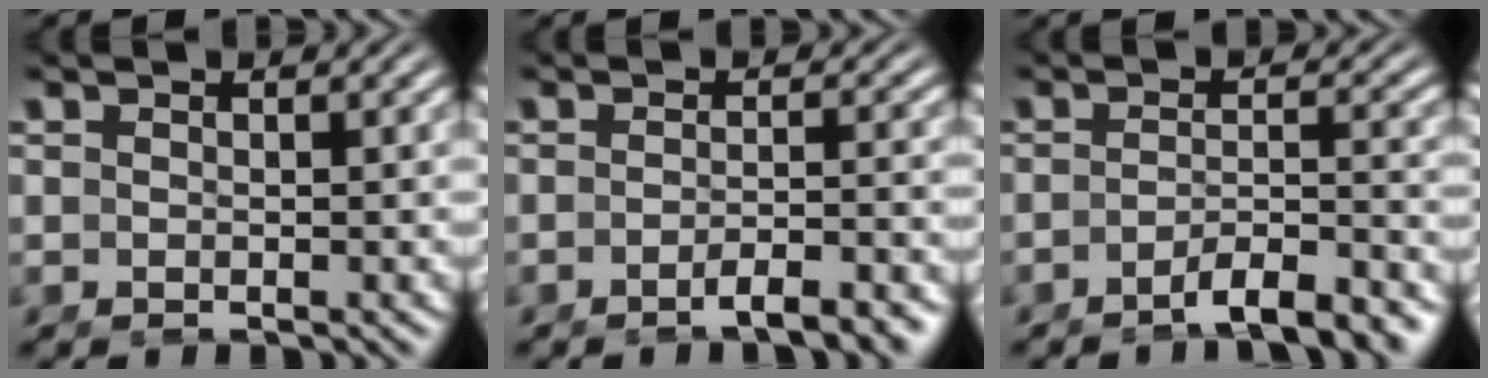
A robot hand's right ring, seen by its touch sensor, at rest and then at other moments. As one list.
[{"total": 3.0, "force": [-2.6, -0.2, 1.5], "torque": [-0.017, -0.001, -0.046]}, {"total": 4.5, "force": [-3.9, 0.1, 2.3], "torque": [-0.026, -0.012, -0.062]}]